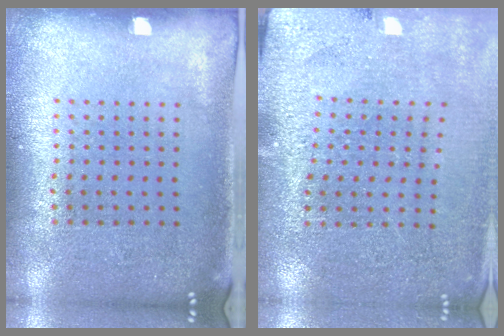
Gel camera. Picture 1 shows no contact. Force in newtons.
{"total": 2.8, "press": 2.8, "slide": 0.1}